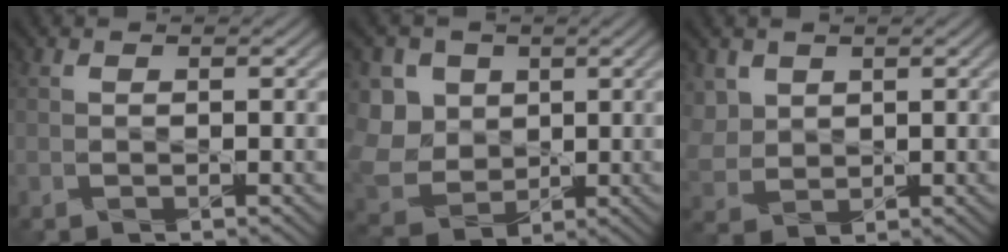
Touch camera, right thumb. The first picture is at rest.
{"total": 7.7, "force": [1.9, 6.8, 3.1], "torque": [-0.117, 0.004, 0.029]}
{"total": 3.1, "force": [1.5, 2.6, 0.9], "torque": [-0.035, -0.009, 0.035]}